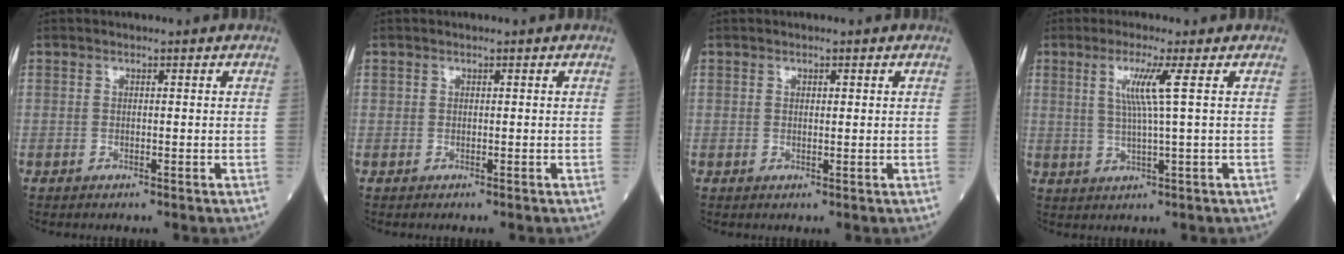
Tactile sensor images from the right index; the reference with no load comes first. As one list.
[{"total": 0.0}, {"total": 0.9, "force": [0.3, 0.3, 0.7], "torque": [-0.012, -0.001, 0.006]}, {"total": 5.1, "force": [1.5, -1.2, 4.7], "torque": [-0.094, -0.003, 0.031]}]